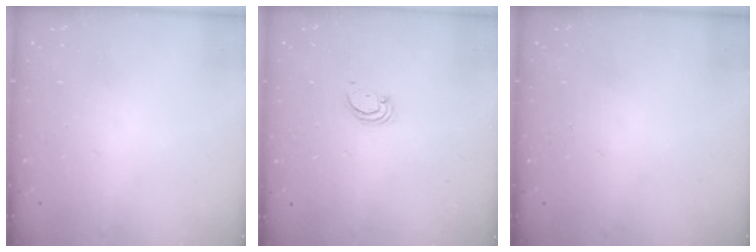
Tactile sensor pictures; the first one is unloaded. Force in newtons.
{"total": 2.4, "press": 2.4, "slide": 0.2}
{"total": 0.0}